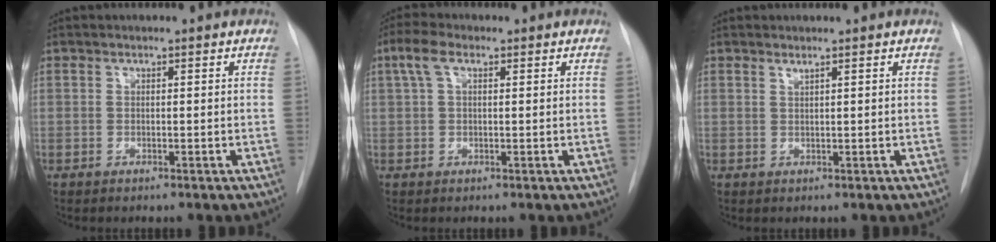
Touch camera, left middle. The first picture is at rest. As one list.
[{"total": 3.8, "force": [1.7, 1.6, 3.0], "torque": [-0.073, 0.025, 0.036]}, {"total": 0.7, "force": [0.6, -0.2, 0.4], "torque": [-0.016, -0.009, 0.013]}]